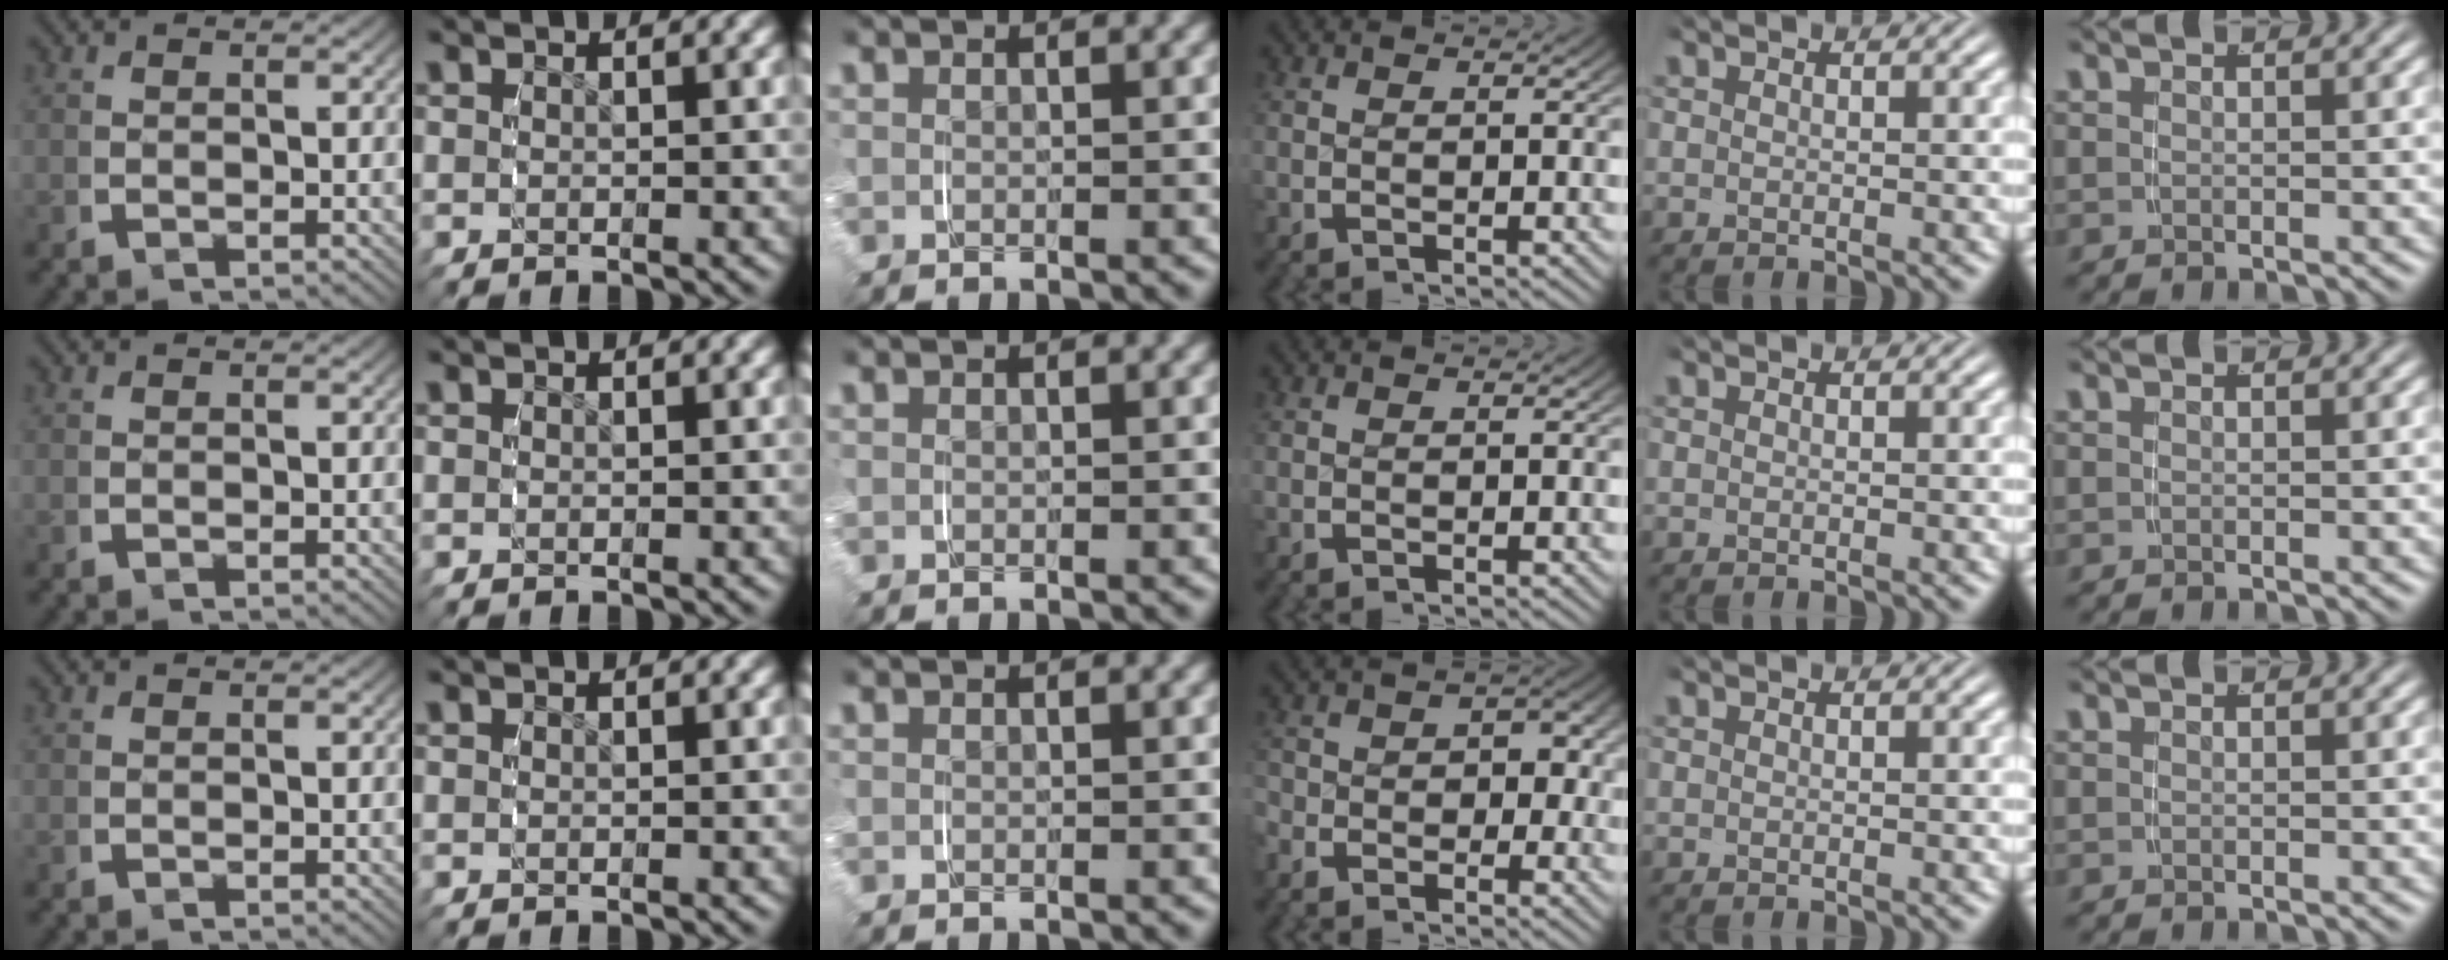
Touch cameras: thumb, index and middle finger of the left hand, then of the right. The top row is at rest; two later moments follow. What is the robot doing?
{"motion": "grasp_and_lifting", "object": "jewelry box"}